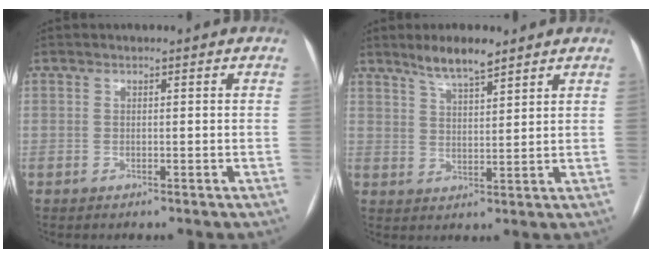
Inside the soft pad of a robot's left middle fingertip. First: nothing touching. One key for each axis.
{"total": 5.9, "fx": 4.7, "fy": 0.9, "fz": 3.4, "tx": -0.068, "ty": 0.003, "tz": 0.085}